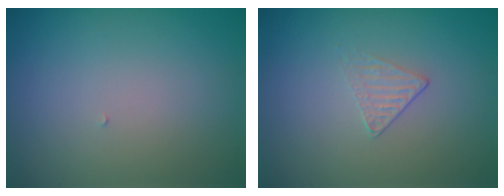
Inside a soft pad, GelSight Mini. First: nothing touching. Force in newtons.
{"total": 1.1, "press": 0.5, "slide": 1.0}